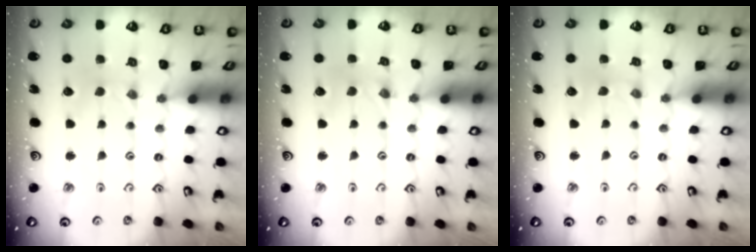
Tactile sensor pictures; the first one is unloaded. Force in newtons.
{"total": 0.9, "press": 0.9, "slide": 0.1}
{"total": 0.7, "press": 0.6, "slide": 0.2}